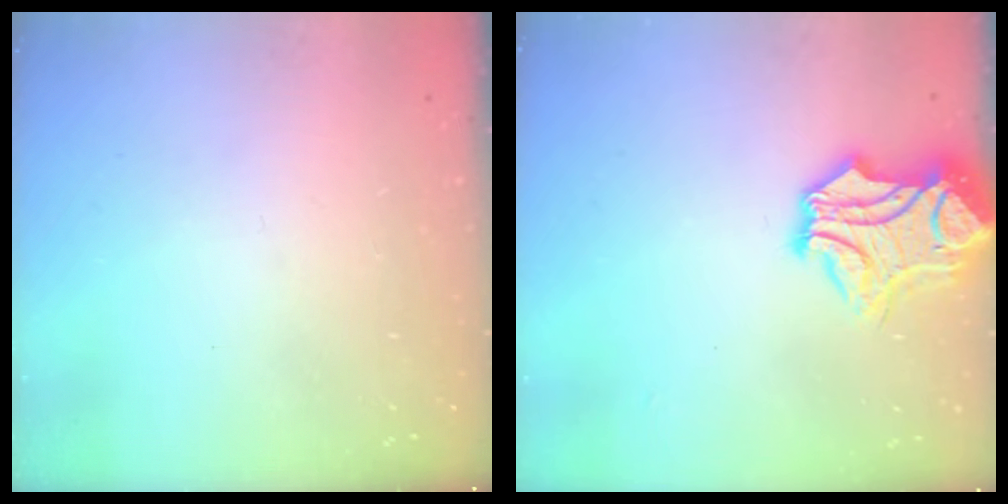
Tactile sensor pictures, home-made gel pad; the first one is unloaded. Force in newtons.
{"total": 11.1, "press": 10.9, "slide": 2.1}